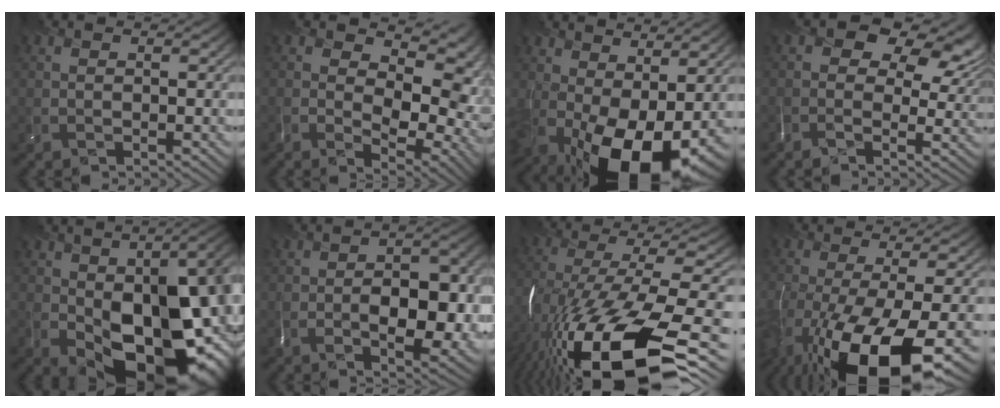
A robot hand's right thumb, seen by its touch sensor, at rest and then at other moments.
{"total": 9.9, "force": [-0.4, 6.2, 7.7], "torque": [-0.113, -0.024, 0.018]}
{"total": 16.2, "force": [-1.6, 9.5, 13.1], "torque": [-0.204, -0.050, 0.028]}
{"total": 10.4, "force": [2.9, 6.7, 7.5], "torque": [-0.118, 0.004, 0.054]}
{"total": 19.0, "force": [-4.7, 10.4, 15.2], "torque": [-0.183, -0.047, -0.025]}
{"total": 8.0, "force": [-2.3, 3.1, 7.0], "torque": [-0.103, -0.014, -0.026]}
{"total": 18.2, "force": [-8.6, 6.4, 14.7], "torque": [-0.299, -0.024, -0.147]}
{"total": 17.7, "force": [-8.9, 5.6, 14.1], "torque": [-0.278, -0.047, -0.133]}